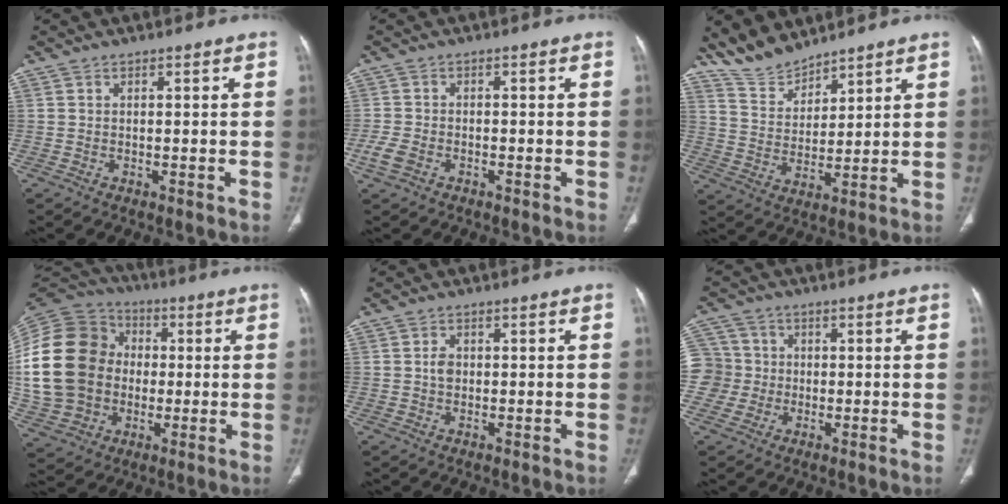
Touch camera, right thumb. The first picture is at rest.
{"total": 3.3, "force": [-1.6, 2.1, 1.9], "torque": [-0.052, 0.004, -0.029]}
{"total": 8.3, "force": [7.7, 2.6, 1.7], "torque": [-0.020, -0.040, 0.164]}
{"total": 24.8, "force": [0.3, 20.3, 14.3], "torque": [-0.302, 0.031, 0.017]}
{"total": 2.1, "force": [0.0, 1.7, 1.3], "torque": [-0.016, 0.004, -0.001]}
{"total": 9.0, "force": [-0.9, 8.8, 1.8], "torque": [-0.028, 0.025, -0.017]}